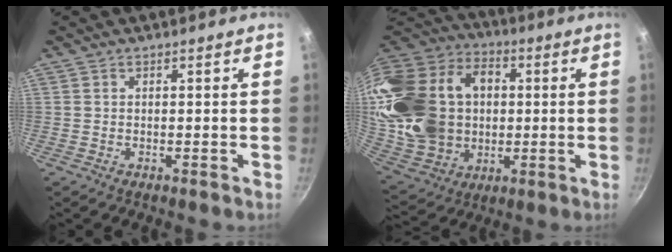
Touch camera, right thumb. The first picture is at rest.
{"total": 30.7, "force": [2.8, 23.3, 19.7], "torque": [-0.385, 0.027, 0.068]}